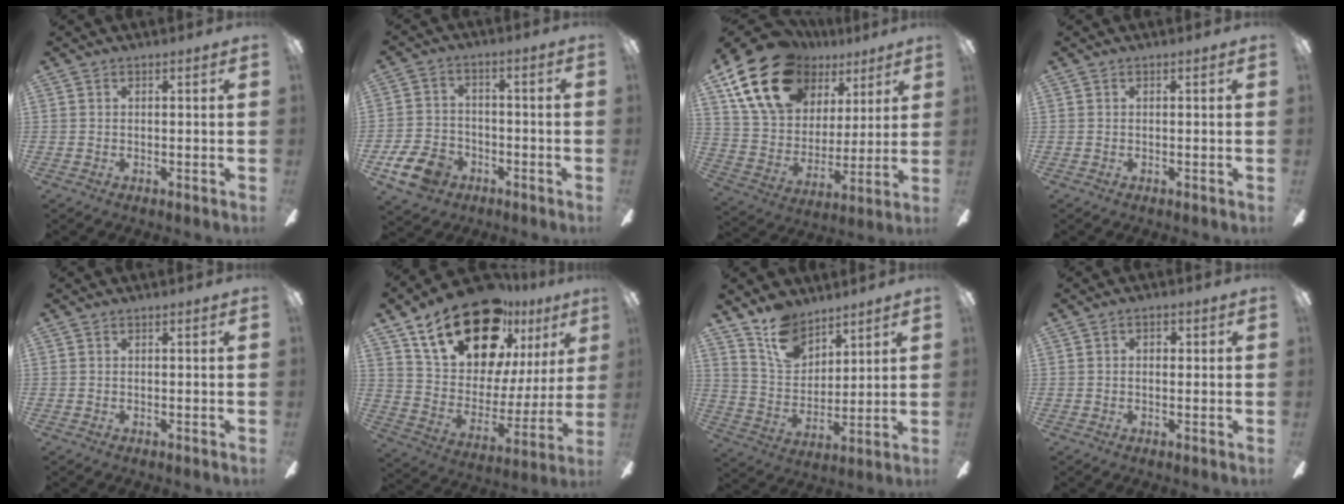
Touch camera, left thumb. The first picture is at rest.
{"total": 10.2, "force": [-5.8, 6.7, 4.9], "torque": [-0.105, 0.040, -0.105]}
{"total": 21.1, "force": [12.6, 13.4, 10.4], "torque": [-0.195, -0.047, 0.237]}
{"total": 0.0}
{"total": 0.0}
{"total": 25.3, "force": [16.8, 12.6, 14.1], "torque": [-0.238, -0.098, 0.304]}
{"total": 11.7, "force": [8.8, 6.8, 3.8], "torque": [-0.079, -0.045, 0.173]}
{"total": 2.0, "force": [0.0, 1.3, 1.4], "torque": [-0.021, 0.006, -0.003]}